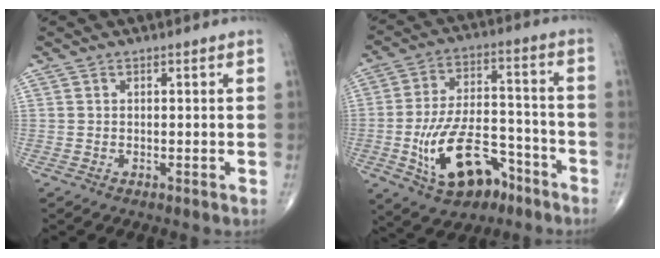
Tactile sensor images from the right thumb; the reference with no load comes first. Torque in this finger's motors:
{"motor_torque": [0.18, 0.42, 0.76, 0.20, 0.38]}